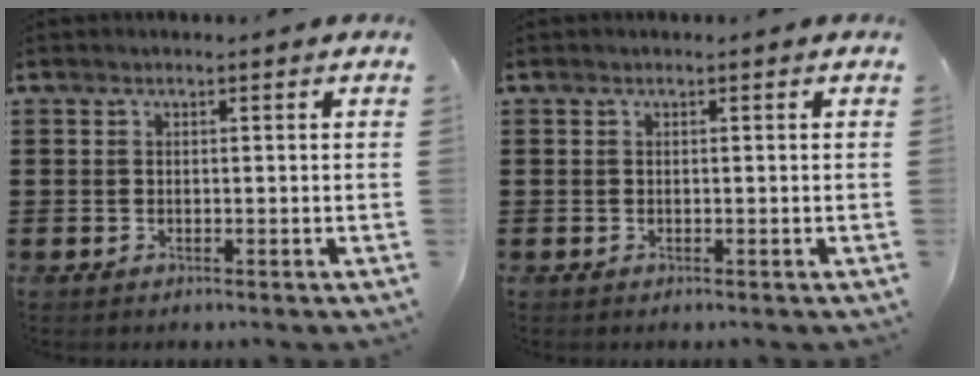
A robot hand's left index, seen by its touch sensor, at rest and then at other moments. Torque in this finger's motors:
{"motor_torque": [0.00, 0.00, 0.00, 0.00]}